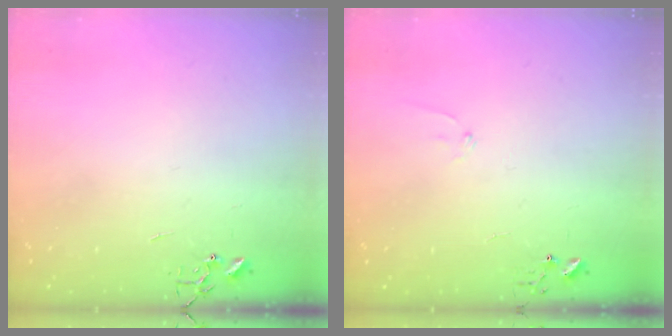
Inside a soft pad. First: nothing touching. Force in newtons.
{"total": 5.5, "press": 5.5, "slide": 0.6}